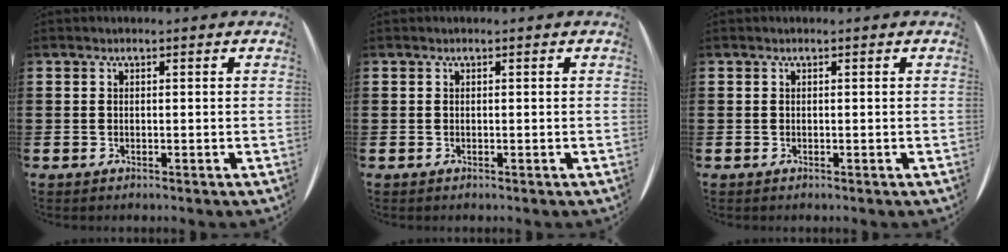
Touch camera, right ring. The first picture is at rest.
{"total": 0.0}
{"total": 0.0}